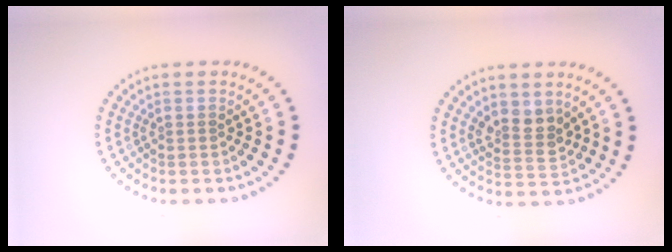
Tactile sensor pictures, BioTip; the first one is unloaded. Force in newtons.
{"total": 2.6, "press": 2.4, "slide": 1.1}